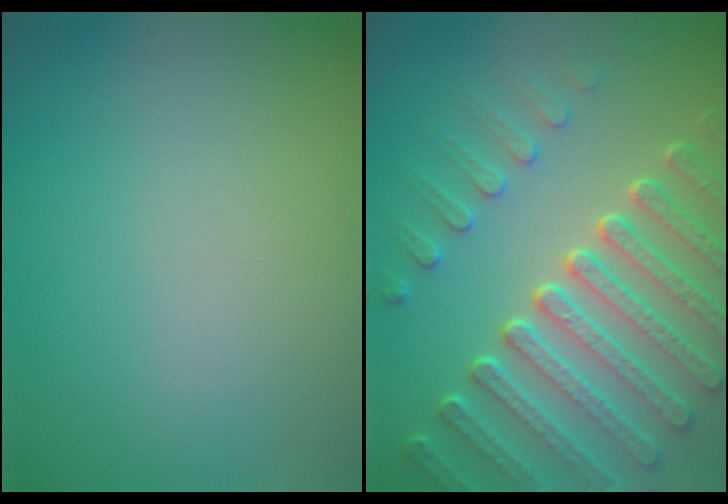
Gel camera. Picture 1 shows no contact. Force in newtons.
{"total": 7.4, "press": 5.7, "slide": 4.7}